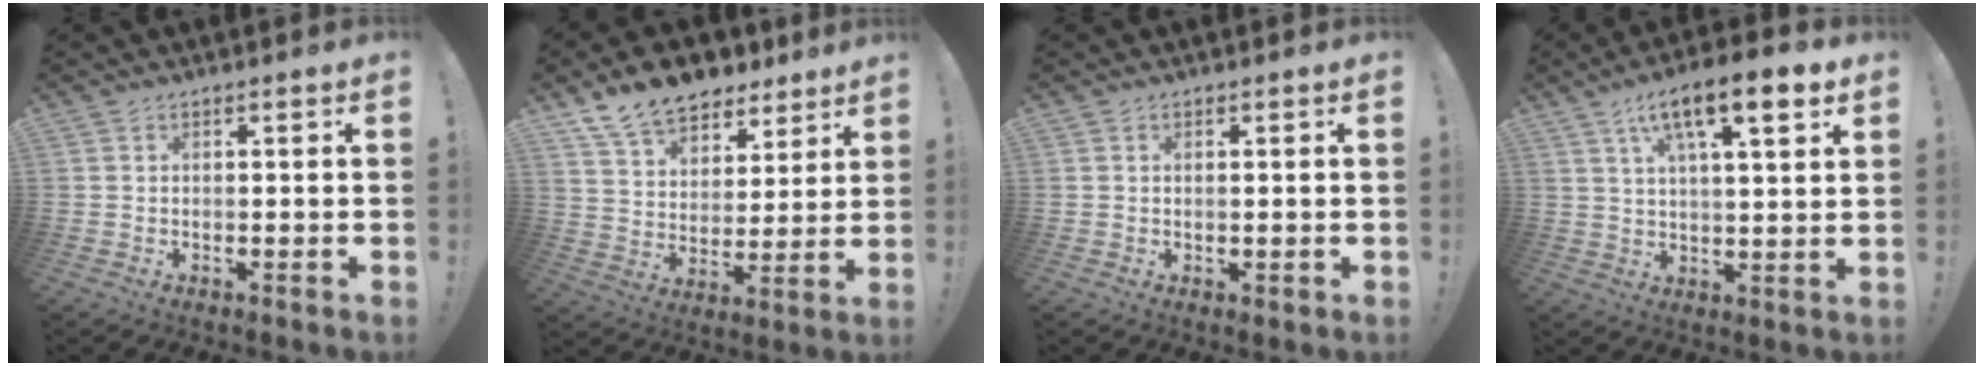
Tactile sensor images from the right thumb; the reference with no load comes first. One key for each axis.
{"total": 13.2, "fx": 10.6, "fy": 6.9, "fz": 3.9, "tx": -0.065, "ty": -0.080, "tz": 0.198}
{"total": 0.6, "fx": 0.4, "fy": 0.3, "fz": 0.3, "tx": 0.002, "ty": -0.002, "tz": 0.006}
{"total": 13.5, "fx": 7.2, "fy": 3.6, "fz": 10.9, "tx": -0.167, "ty": -0.028, "tz": 0.111}